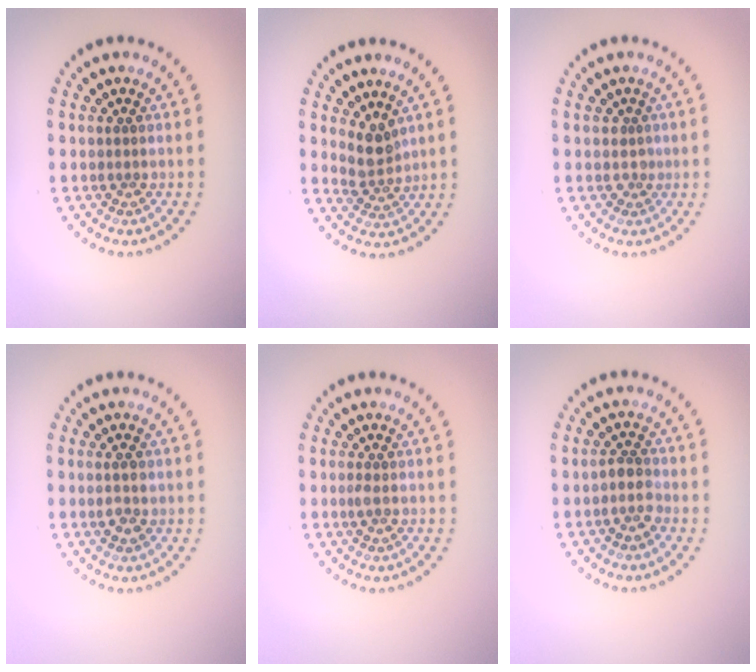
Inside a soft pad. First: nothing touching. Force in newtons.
{"total": 2.4, "press": 1.8, "slide": 1.6}
{"total": 0.8, "press": 0.5, "slide": 0.6}
{"total": 1.5, "press": 1.5, "slide": 0.1}
{"total": 0.5, "press": 0.5, "slide": 0.3}
{"total": 1.9, "press": 1.6, "slide": 1.1}